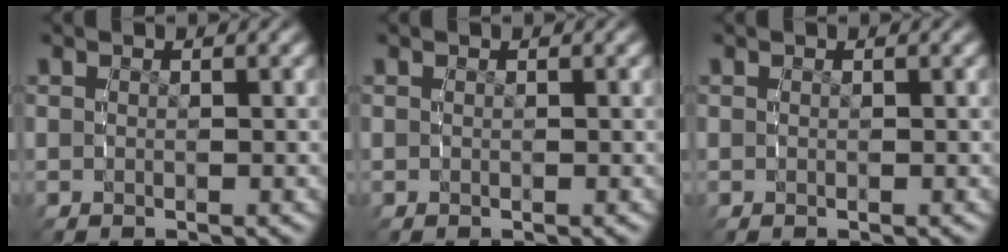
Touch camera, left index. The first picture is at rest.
{"total": 0.0}
{"total": 0.0}